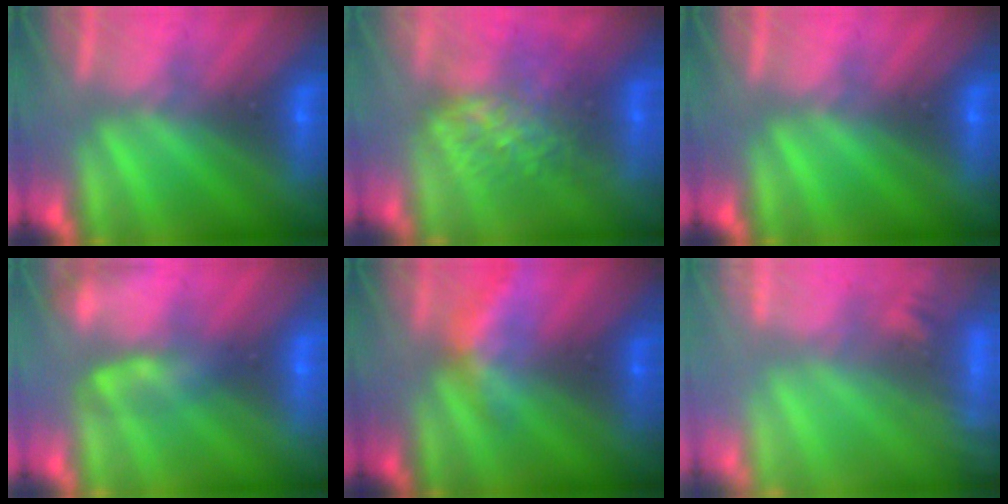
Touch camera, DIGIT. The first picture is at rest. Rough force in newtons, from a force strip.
{"total": 7.0}
{"total": 0.0}
{"total": 2.4}
{"total": 2.1}
{"total": 5.7}